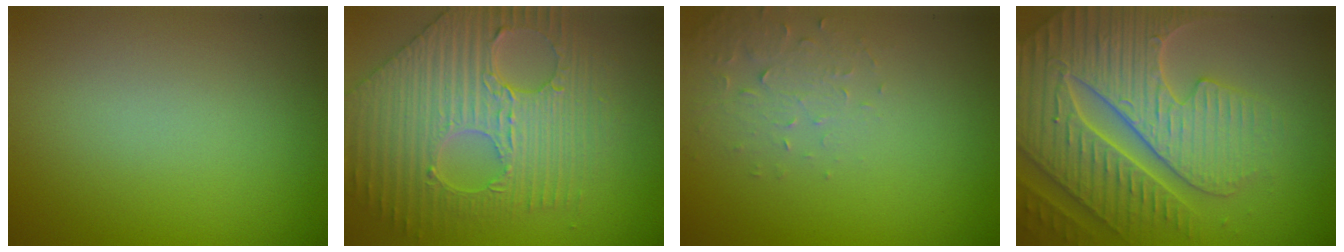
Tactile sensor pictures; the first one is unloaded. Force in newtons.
{"total": 6.4, "press": 5.5, "slide": 3.3}
{"total": 2.2, "press": 2.2, "slide": 0.4}
{"total": 7.4, "press": 7.2, "slide": 1.7}